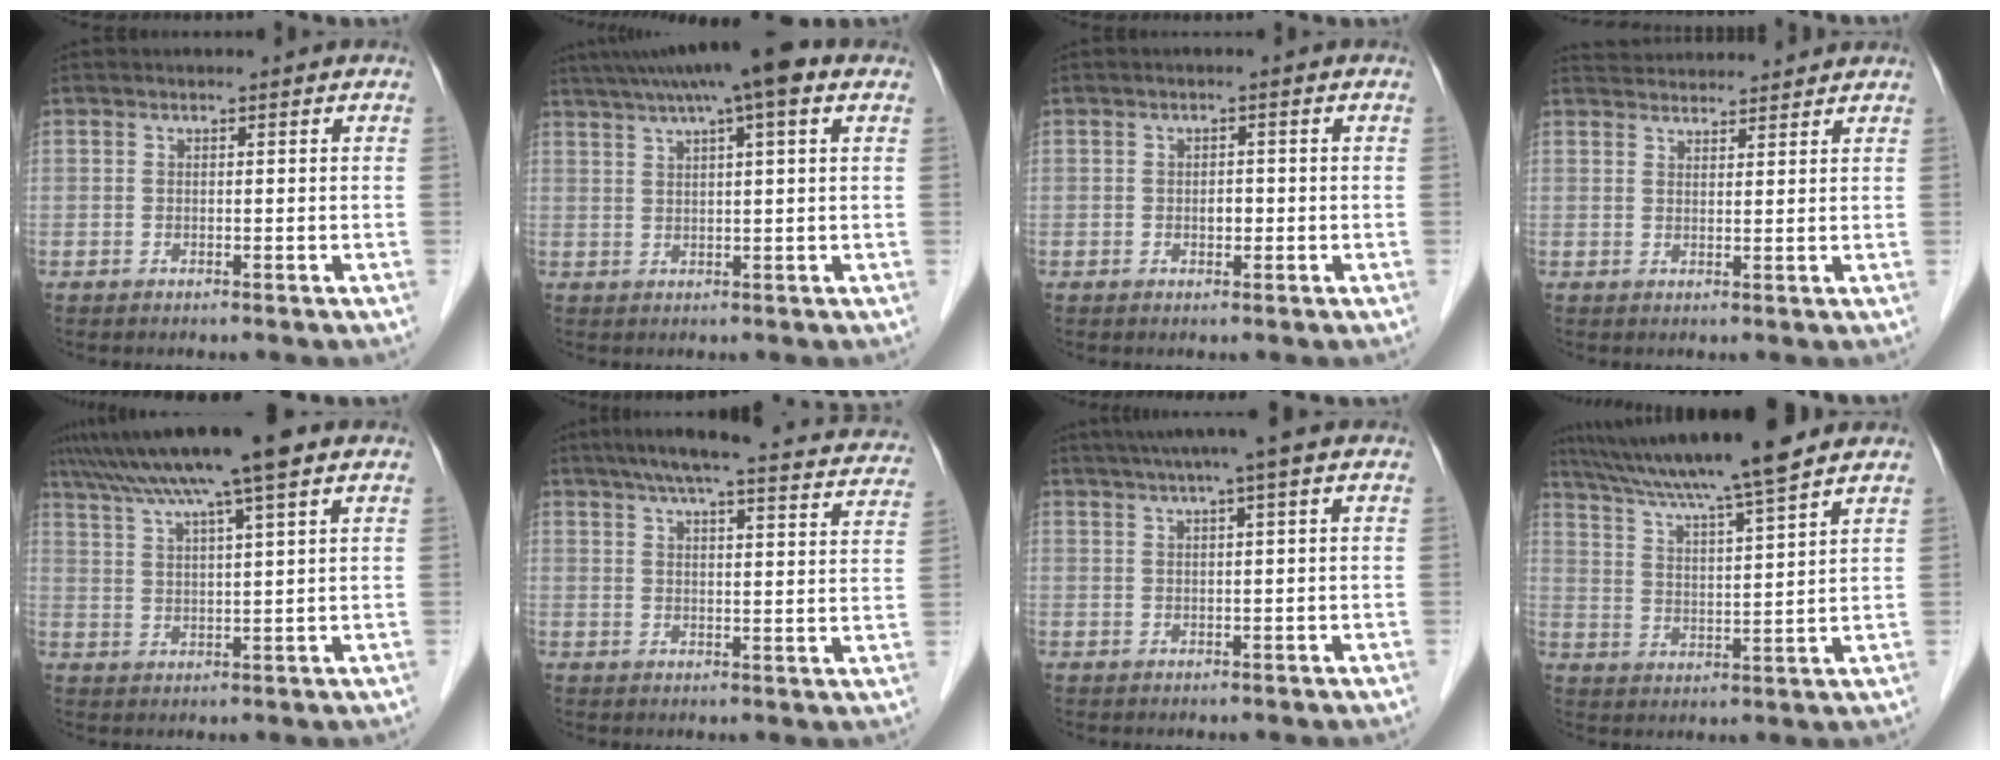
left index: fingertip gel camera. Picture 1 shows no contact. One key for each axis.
{"total": 12.0, "fx": 7.8, "fy": 1.0, "fz": 9.0, "tx": -0.153, "ty": 0.043, "tz": 0.114}
{"total": 1.4, "fx": -0.4, "fy": 0.8, "fz": 1.0, "tx": -0.019, "ty": 0.001, "tz": -0.005}
{"total": 7.9, "fx": 7.7, "fy": 1.0, "fz": 1.4, "tx": -0.024, "ty": 0.034, "tz": 0.111}
{"total": 12.2, "fx": 9.2, "fy": -0.6, "fz": 8.0, "tx": -0.141, "ty": 0.027, "tz": 0.140}
{"total": 25.4, "fx": 22.8, "fy": 2.8, "fz": 10.8, "tx": -0.154, "ty": -0.011, "tz": 0.271}
{"total": 6.0, "fx": 4.3, "fy": -1.1, "fz": 4.1, "tx": -0.065, "ty": 0.024, "tz": 0.066}
{"total": 15.1, "fx": 12.8, "fy": -0.8, "fz": 8.1, "tx": -0.144, "ty": 0.016, "tz": 0.204}